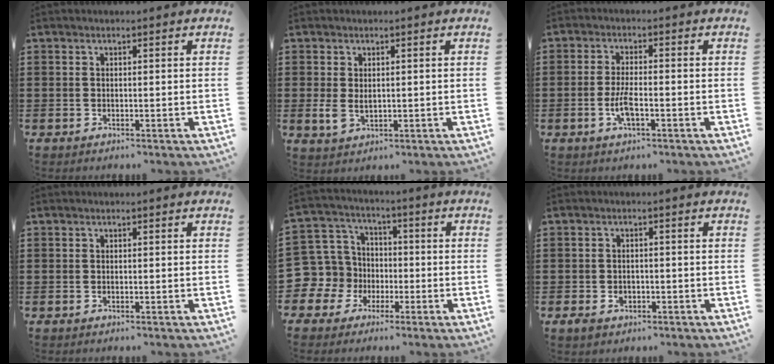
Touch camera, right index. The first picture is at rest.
{"total": 2.4, "force": [0.2, 1.5, 1.9], "torque": [-0.045, 0.000, 0.003]}
{"total": 4.1, "force": [-1.4, 1.1, 3.7], "torque": [-0.084, -0.003, -0.032]}
{"total": 0.0}
{"total": 9.0, "force": [-1.7, 8.8, 1.5], "torque": [-0.100, 0.000, -0.033]}
{"total": 1.6, "force": [-0.8, 1.2, 0.7], "torque": [-0.016, 0.001, -0.019]}